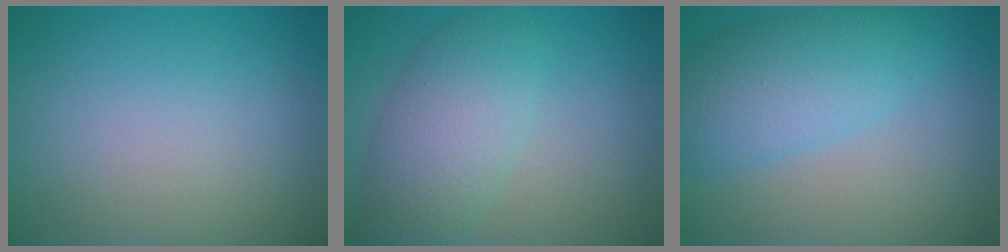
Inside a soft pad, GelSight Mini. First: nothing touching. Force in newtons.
{"total": 5.1, "press": 5.1, "slide": 0.1}
{"total": 5.8, "press": 5.8, "slide": 0.2}